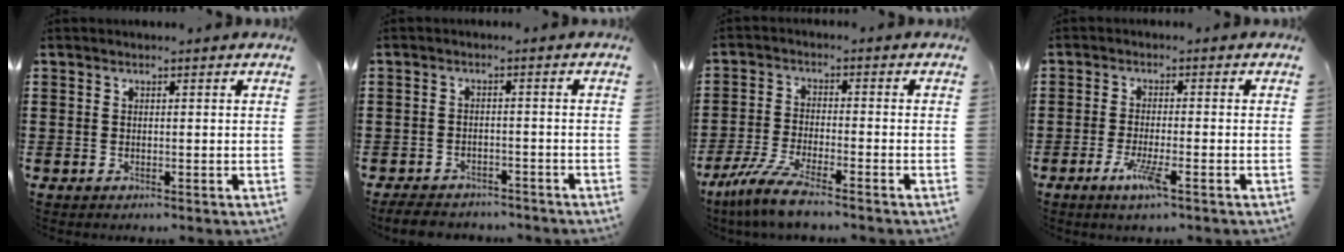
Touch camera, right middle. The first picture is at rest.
{"total": 3.3, "force": [-3.2, 0.7, 0.2], "torque": [-0.008, 0.001, -0.066]}
{"total": 6.4, "force": [-5.4, 0.3, 3.5], "torque": [-0.089, -0.018, -0.108]}
{"total": 4.5, "force": [-2.3, 0.5, 3.8], "torque": [-0.082, -0.014, -0.044]}